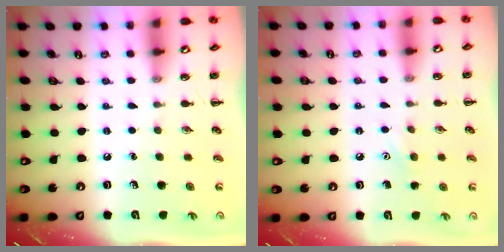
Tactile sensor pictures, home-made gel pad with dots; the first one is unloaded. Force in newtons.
{"total": 5.3, "press": 5.1, "slide": 1.3}